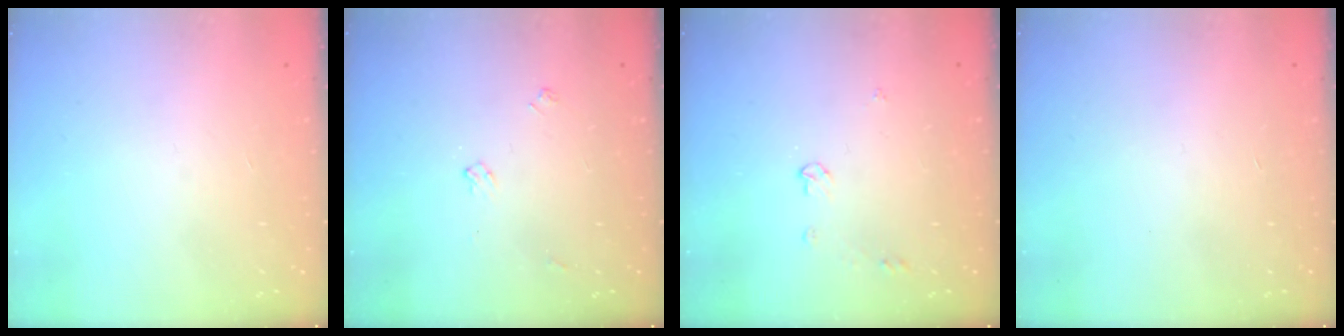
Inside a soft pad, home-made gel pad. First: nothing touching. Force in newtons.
{"total": 4.3, "press": 4.2, "slide": 0.7}
{"total": 4.4, "press": 4.3, "slide": 0.8}
{"total": 0.0}